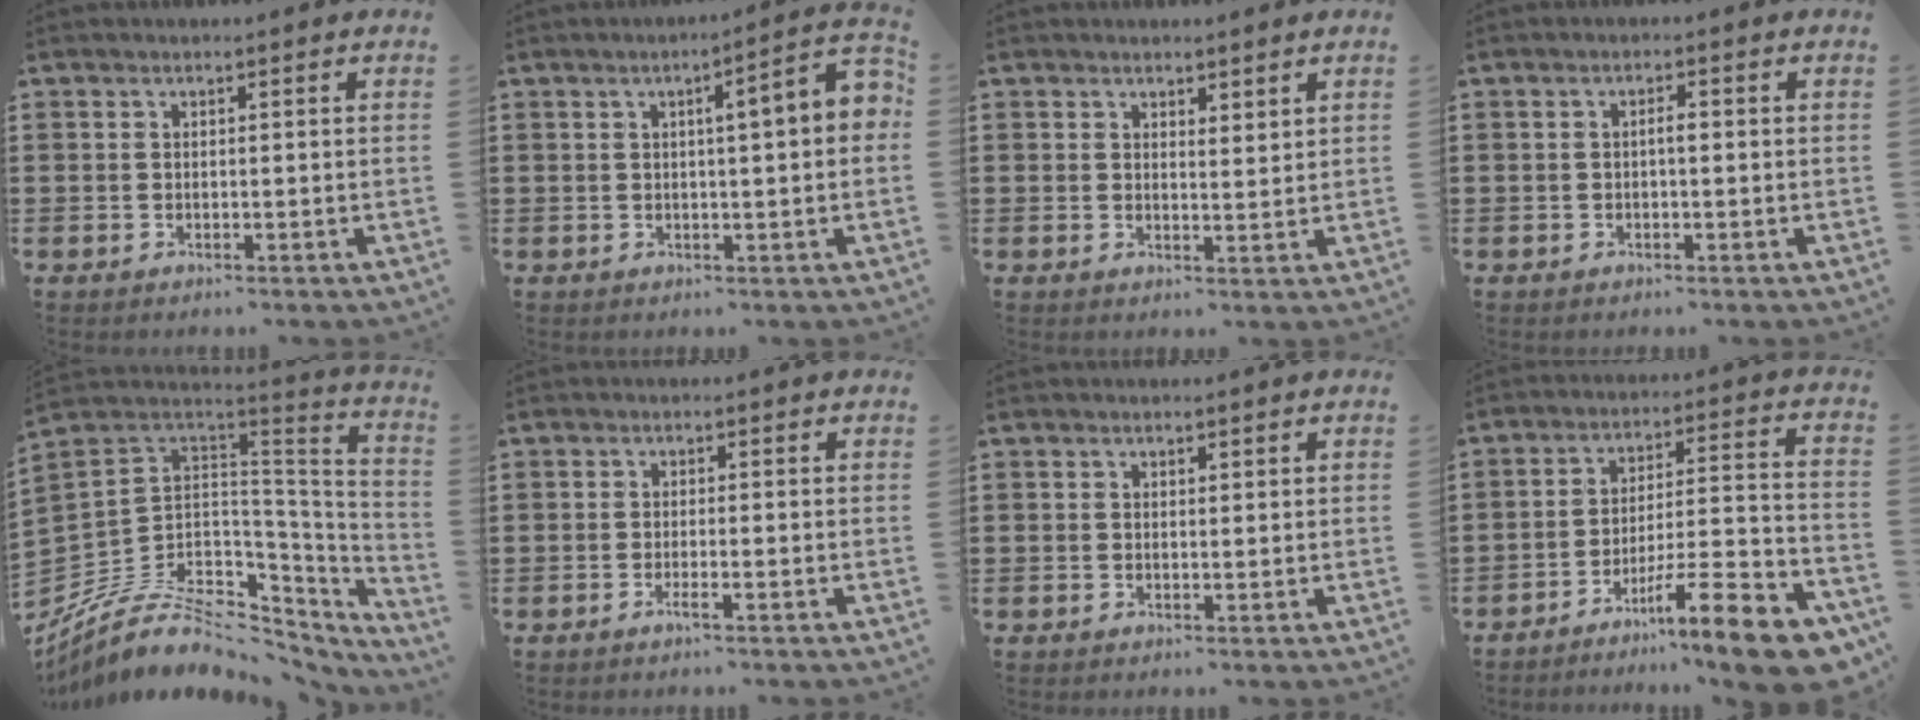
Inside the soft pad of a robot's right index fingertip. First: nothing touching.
{"total": 5.4, "force": [0.8, 0.6, 5.3], "torque": [-0.081, -0.003, 0.006]}
{"total": 1.8, "force": [1.7, 0.5, 0.0], "torque": [-0.005, 0.005, 0.034]}
{"total": 1.4, "force": [-0.2, 0.4, 1.3], "torque": [-0.025, 0.001, -0.004]}
{"total": 9.1, "force": [-4.0, 6.2, 5.2], "torque": [-0.132, -0.011, -0.068]}
{"total": 1.4, "force": [-0.9, 0.0, 1.1], "torque": [-0.026, -0.007, -0.019]}
{"total": 0.5, "force": [0.4, 0.4, 0.1], "torque": [-0.003, 0.002, 0.008]}
{"total": 13.0, "force": [-9.5, 1.2, 8.7], "torque": [-0.121, 0.030, -0.171]}